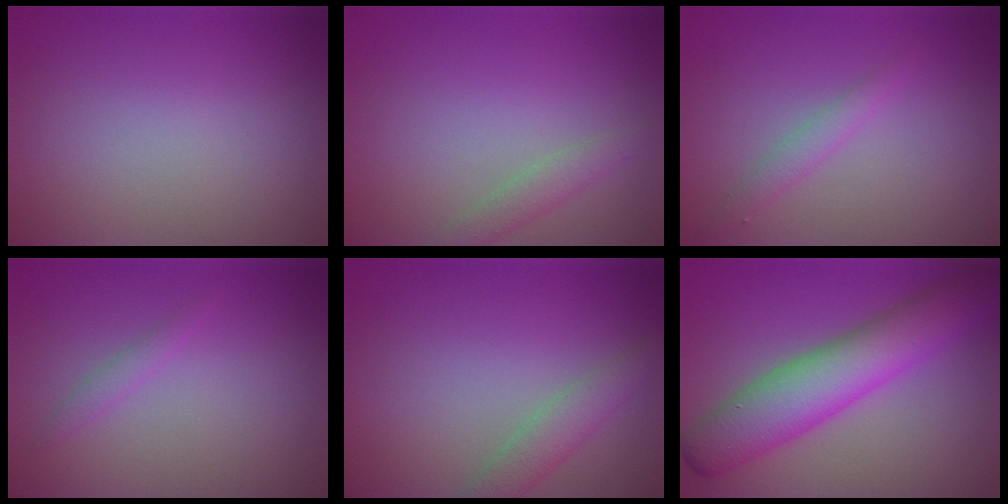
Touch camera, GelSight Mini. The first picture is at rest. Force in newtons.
{"total": 1.6, "press": 1.6, "slide": 0.2}
{"total": 1.7, "press": 1.7, "slide": 0.0}
{"total": 1.0, "press": 1.0, "slide": 0.1}
{"total": 2.4, "press": 2.4, "slide": 0.1}
{"total": 8.3, "press": 8.3, "slide": 0.1}